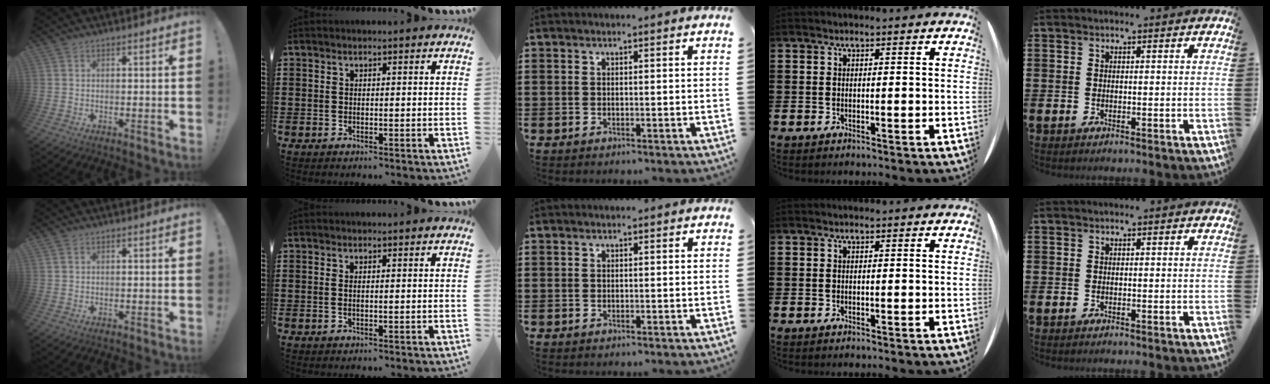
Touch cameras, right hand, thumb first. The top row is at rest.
{"thumb": {"total": 1.1, "force": [0.6, 0.7, 0.5], "torque": [-0.009, 0.001, 0.012]}, "index": {"total": 0.8, "force": [0.0, 0.0, 0.8], "torque": [-0.016, -0.002, 0.000]}}